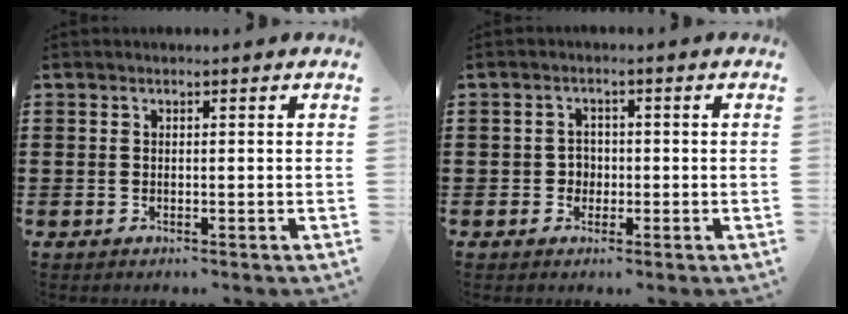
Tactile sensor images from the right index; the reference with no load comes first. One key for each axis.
{"total": 2.0, "fx": -0.5, "fy": 1.8, "fz": 0.6, "tx": -0.018, "ty": 0.004, "tz": -0.014}